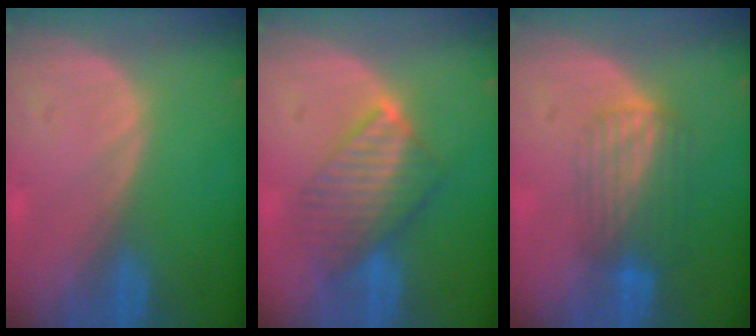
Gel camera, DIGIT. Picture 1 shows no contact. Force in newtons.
{"total": 6.9, "press": 6.8, "slide": 1.2}
{"total": 6.8, "press": 5.7, "slide": 3.7}